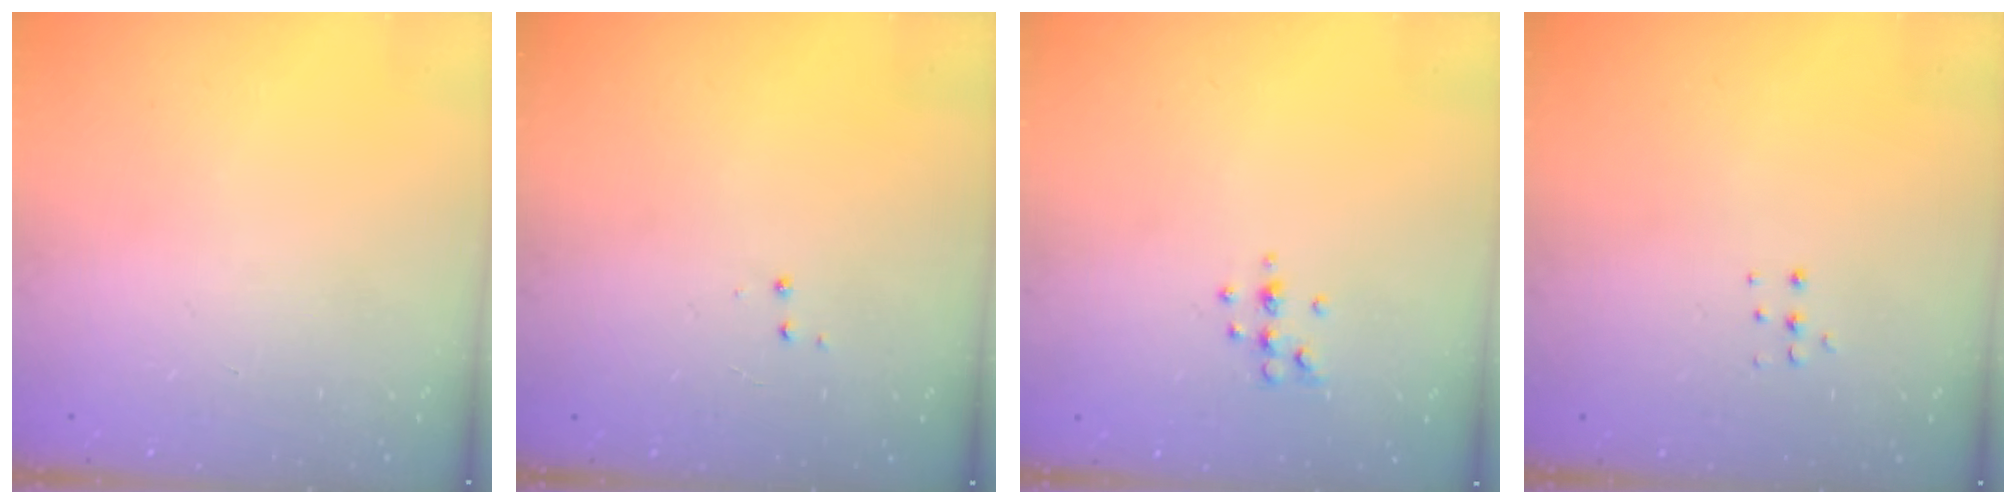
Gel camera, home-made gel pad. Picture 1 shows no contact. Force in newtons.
{"total": 2.9, "press": 2.8, "slide": 0.4}
{"total": 4.8, "press": 4.4, "slide": 1.8}
{"total": 4.0, "press": 4.0, "slide": 0.5}